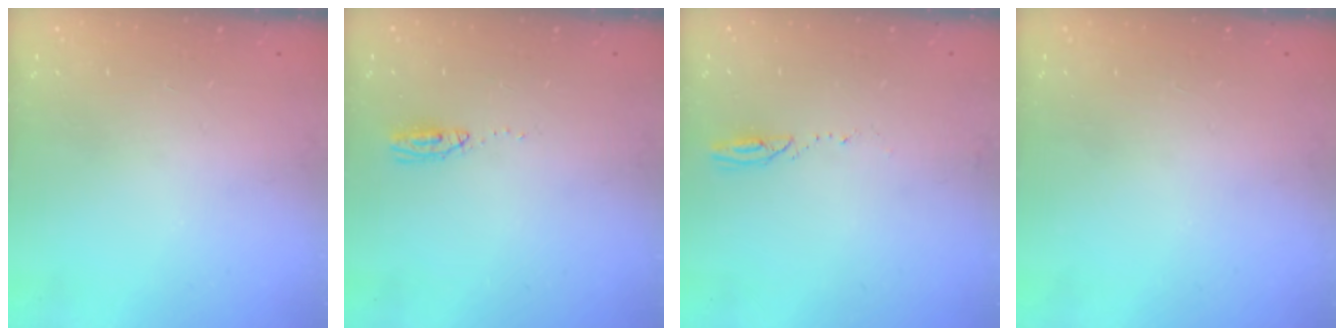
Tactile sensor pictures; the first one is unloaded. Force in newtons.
{"total": 9.3, "press": 5.1, "slide": 7.7}
{"total": 2.6, "press": 2.6, "slide": 0.3}
{"total": 0.0}